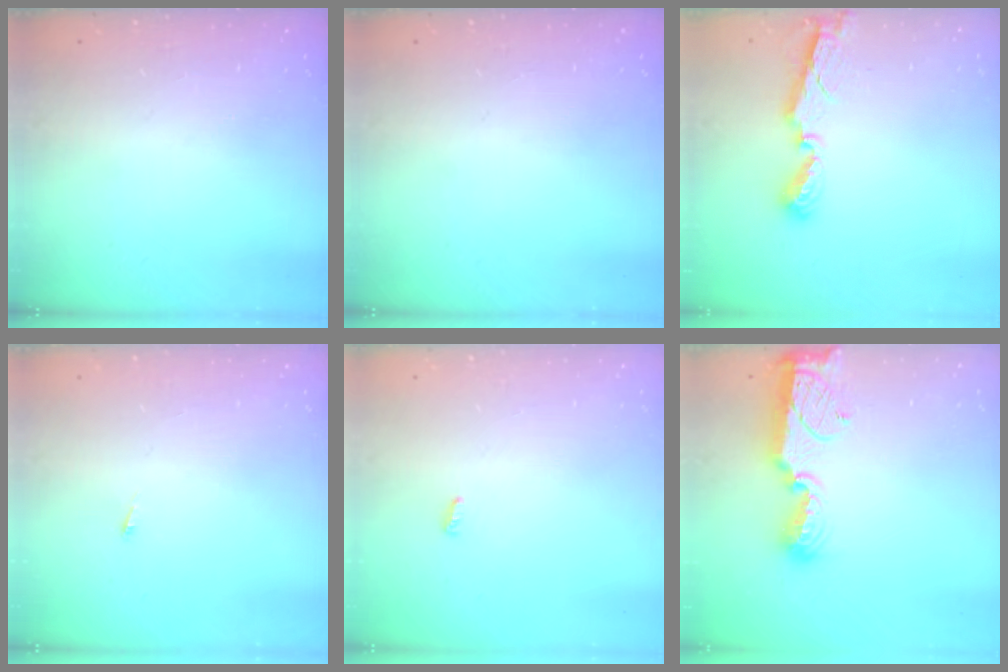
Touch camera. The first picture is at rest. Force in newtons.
{"total": 0.0}
{"total": 7.8, "press": 7.8, "slide": 0.5}
{"total": 2.6, "press": 2.5, "slide": 0.3}
{"total": 2.8, "press": 2.8, "slide": 0.5}
{"total": 12.8, "press": 11.4, "slide": 5.9}